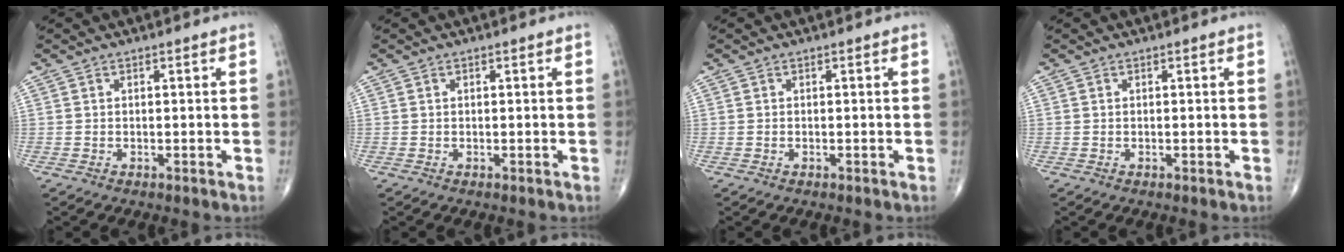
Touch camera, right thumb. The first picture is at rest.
{"total": 0.0}
{"total": 0.0}
{"total": 0.0}